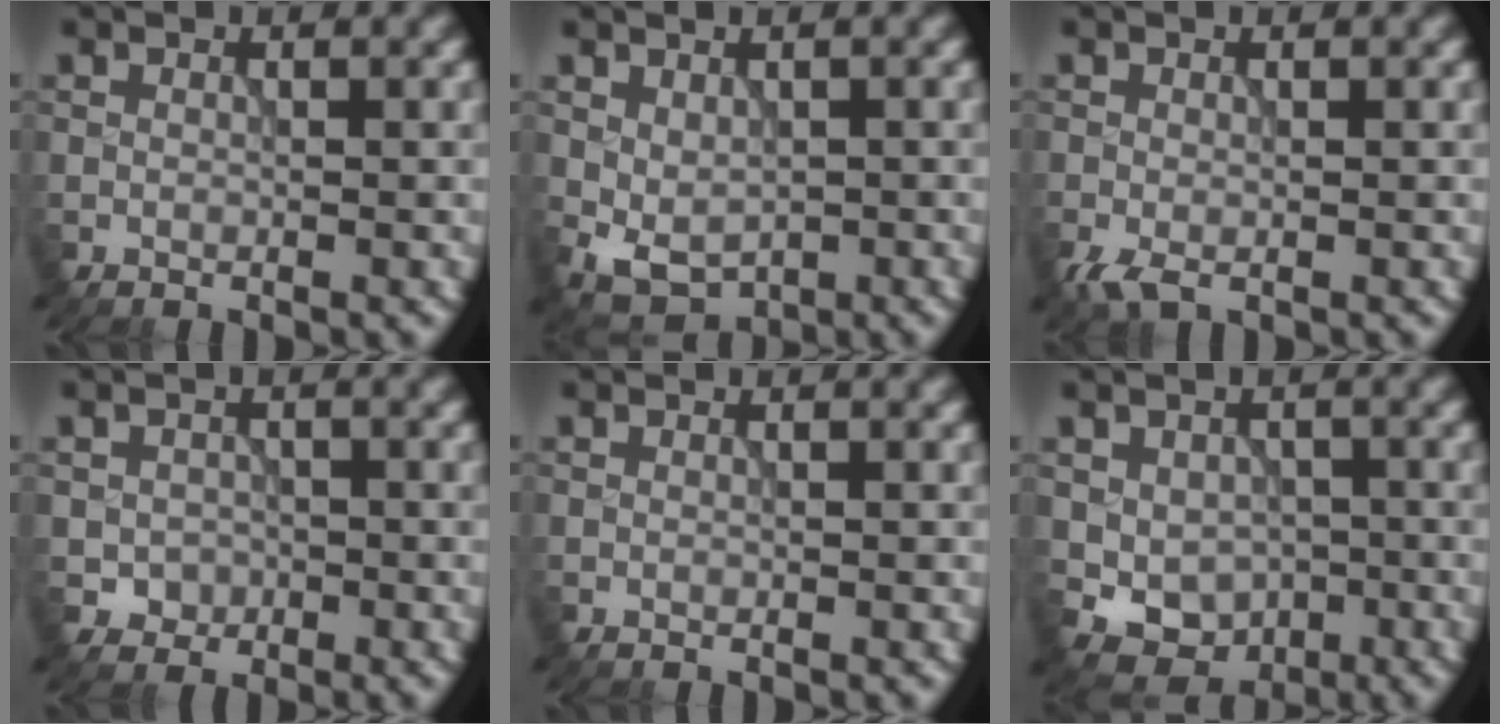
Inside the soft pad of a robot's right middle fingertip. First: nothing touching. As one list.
[{"total": 3.7, "force": [-0.5, 2.5, 2.7], "torque": [-0.047, -0.013, -0.003]}, {"total": 1.9, "force": [-1.0, 1.0, 1.2], "torque": [-0.033, -0.010, -0.021]}, {"total": 1.7, "force": [-0.4, 1.6, 0.4], "torque": [0.000, -0.004, -0.009]}, {"total": 0.0}, {"total": 4.9, "force": [-1.1, 3.9, 2.7], "torque": [-0.042, -0.013, -0.008]}]